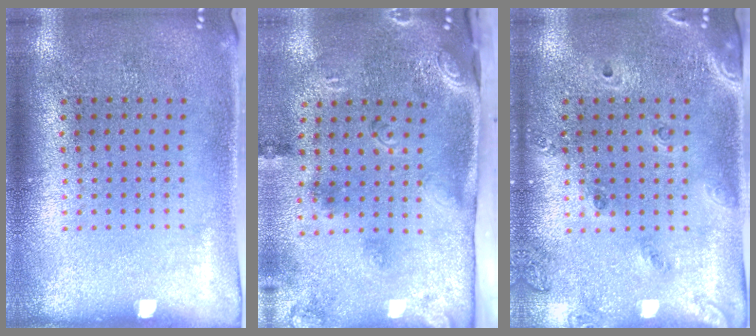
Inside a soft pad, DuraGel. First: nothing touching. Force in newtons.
{"total": 3.0, "press": 1.9, "slide": 2.3}
{"total": 1.4, "press": 1.3, "slide": 0.6}